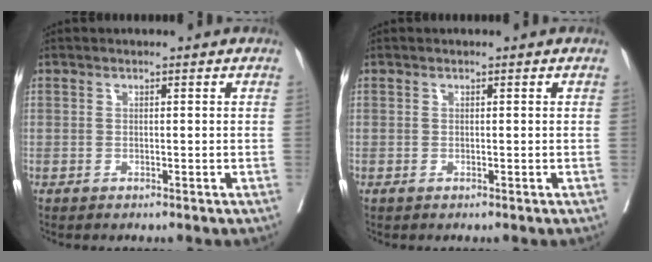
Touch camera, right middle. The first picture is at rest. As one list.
[{"total": 0.0}]